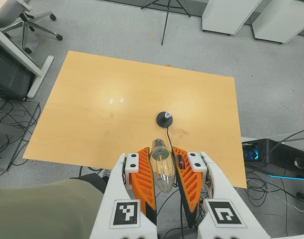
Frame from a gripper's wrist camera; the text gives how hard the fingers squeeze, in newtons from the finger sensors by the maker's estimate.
{"total": 19.4, "left": 20.6, "right": 18.1}